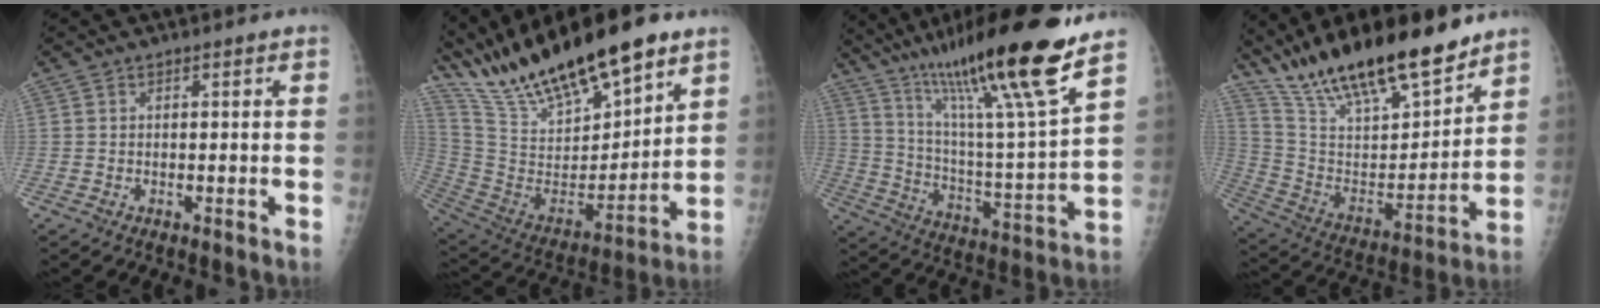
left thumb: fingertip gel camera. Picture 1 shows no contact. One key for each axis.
{"total": 27.4, "fx": 20.8, "fy": 8.1, "fz": 15.9, "tx": -0.253, "ty": -0.069, "tz": 0.372}
{"total": 25.1, "fx": 17.2, "fy": 1.3, "fz": 18.1, "tx": -0.285, "ty": -0.062, "tz": 0.295}
{"total": 24.8, "fx": 19.2, "fy": 6.9, "fz": 14.1, "tx": -0.214, "ty": -0.075, "tz": 0.338}